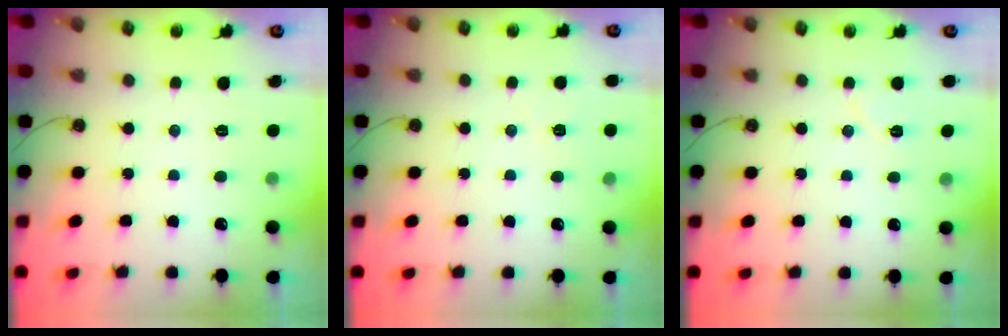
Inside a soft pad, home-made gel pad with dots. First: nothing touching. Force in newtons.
{"total": 3.5, "press": 3.0, "slide": 1.9}
{"total": 5.2, "press": 5.1, "slide": 0.9}